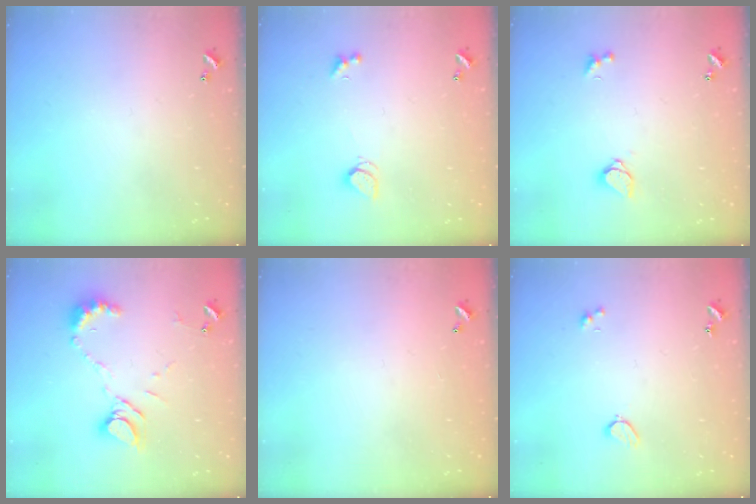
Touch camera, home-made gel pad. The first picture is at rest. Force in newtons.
{"total": 1.3, "press": 1.3, "slide": 0.4}
{"total": 1.5, "press": 1.4, "slide": 0.4}
{"total": 9.0, "press": 8.9, "slide": 1.4}
{"total": 2.9, "press": 2.9, "slide": 0.1}
{"total": 2.1, "press": 2.0, "slide": 0.6}